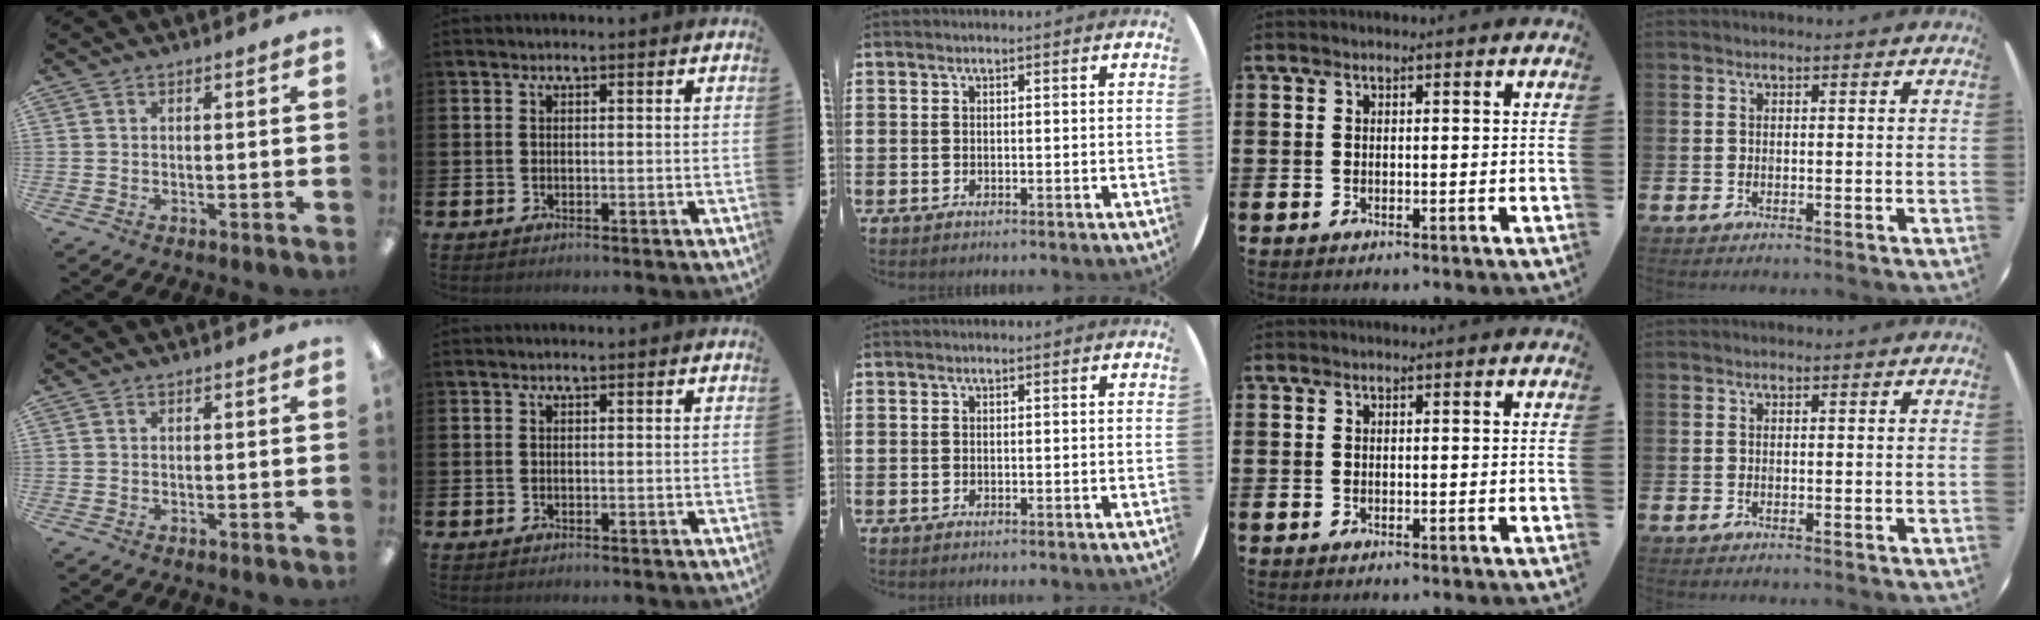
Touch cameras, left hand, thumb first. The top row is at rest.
{}